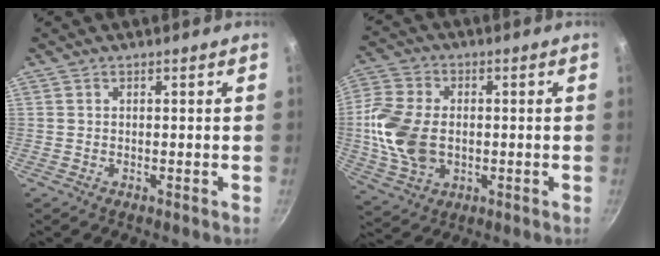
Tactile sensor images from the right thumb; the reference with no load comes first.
{"total": 14.0, "force": [-0.7, 9.9, 9.9], "torque": [-0.186, 0.004, -0.014]}